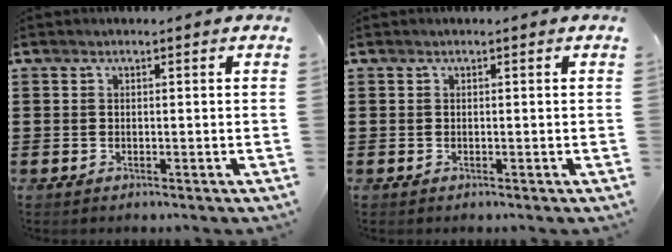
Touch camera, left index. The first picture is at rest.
{"total": 0.0}